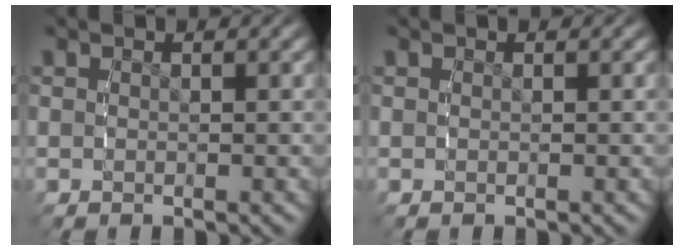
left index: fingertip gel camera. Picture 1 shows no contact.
{"total": 0.0}